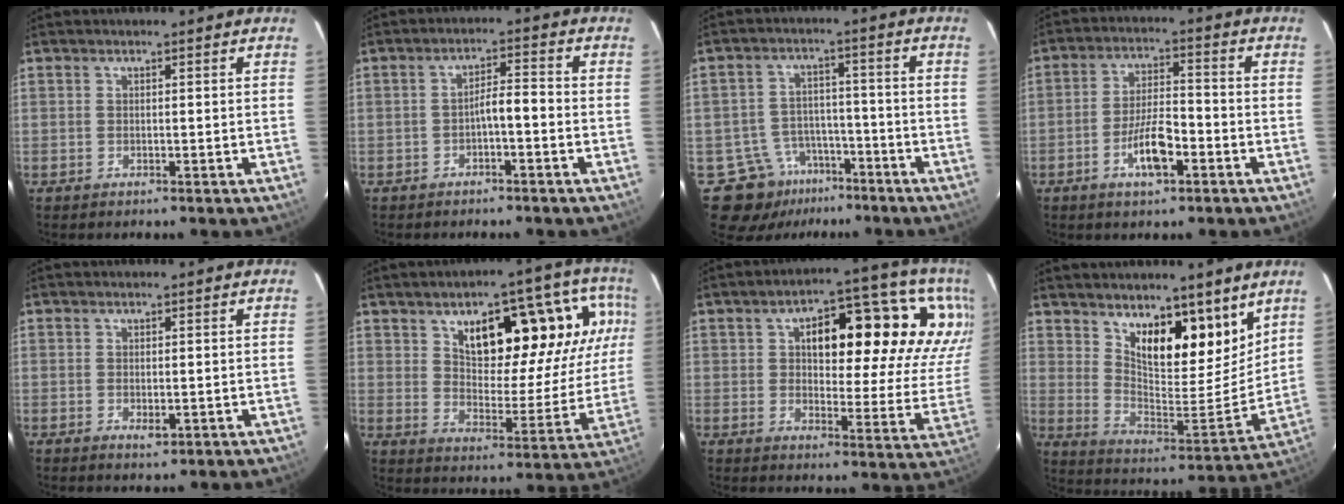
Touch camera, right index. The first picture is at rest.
{"total": 3.5, "force": [-1.3, 0.7, 3.2], "torque": [-0.048, 0.014, -0.021]}
{"total": 10.5, "force": [-6.7, 7.9, 1.6], "torque": [-0.034, 0.038, -0.096]}
{"total": 7.6, "force": [-3.3, 2.1, 6.5], "torque": [-0.124, 0.005, -0.059]}
{"total": 1.7, "force": [-0.4, 0.7, 1.5], "torque": [-0.025, -0.004, -0.002]}
{"total": 20.7, "force": [8.1, 7.5, 17.5], "torque": [-0.227, 0.026, 0.122]}
{"total": 23.0, "force": [8.7, 7.5, 19.9], "torque": [-0.222, 0.044, 0.121]}
{"total": 15.2, "force": [9.0, 5.5, 10.9], "torque": [-0.156, -0.012, 0.159]}